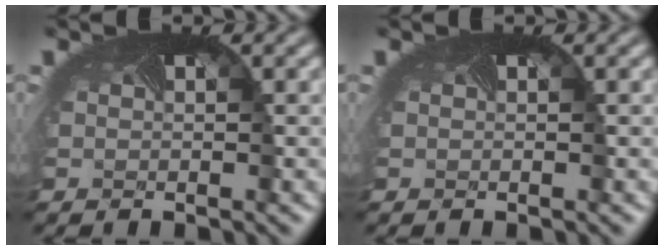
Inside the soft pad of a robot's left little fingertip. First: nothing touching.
{"total": 0.0}